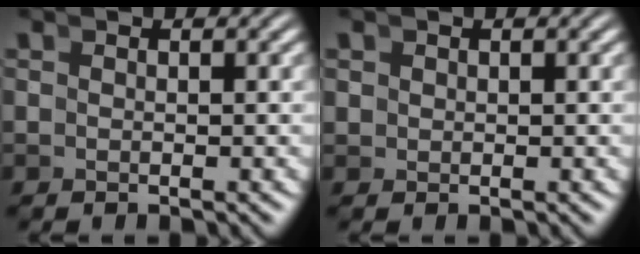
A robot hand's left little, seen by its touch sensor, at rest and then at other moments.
{"total": 1.4, "force": [0.5, 1.2, 0.4], "torque": [-0.009, -0.007, 0.014]}